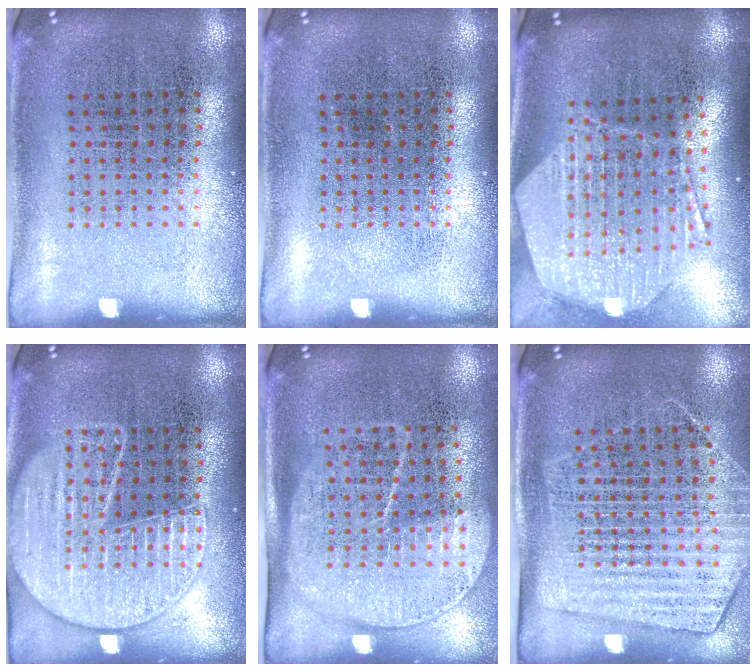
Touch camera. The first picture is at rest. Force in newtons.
{"total": 0.0}
{"total": 2.9, "press": 2.3, "slide": 1.8}
{"total": 3.3, "press": 3.3, "slide": 0.3}
{"total": 1.8, "press": 1.4, "slide": 1.0}
{"total": 1.8, "press": 1.5, "slide": 0.9}